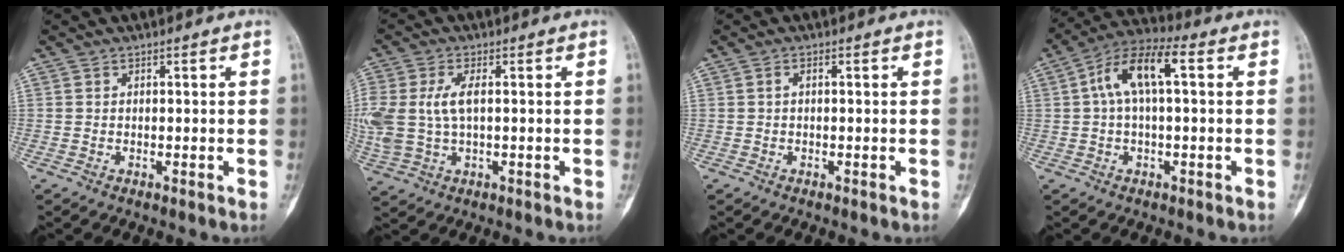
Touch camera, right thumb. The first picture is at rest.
{"total": 10.0, "force": [0.9, 5.5, 8.3], "torque": [-0.211, 0.008, 0.026]}
{"total": 0.8, "force": [0.1, 0.4, 0.7], "torque": [-0.013, 0.004, -0.002]}
{"total": 10.5, "force": [2.1, 4.2, 9.4], "torque": [-0.184, 0.039, 0.030]}